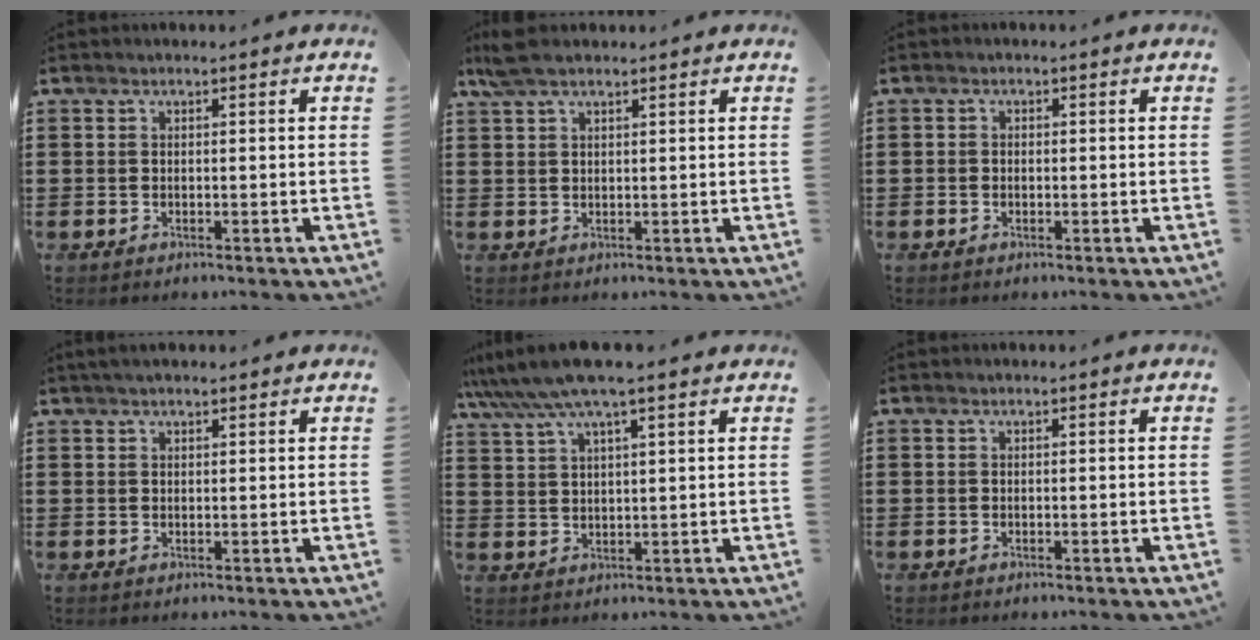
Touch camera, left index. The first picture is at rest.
{"total": 3.7, "force": [2.6, 1.0, 2.3], "torque": [-0.052, 0.005, 0.049]}
{"total": 0.7, "force": [-0.4, 0.6, 0.3], "torque": [-0.007, 0.001, -0.007]}
{"total": 1.4, "force": [1.2, 0.3, 0.7], "torque": [-0.015, 0.003, 0.023]}
{"total": 7.0, "force": [5.5, 0.4, 4.4], "torque": [-0.100, -0.011, 0.097]}
{"total": 0.0}